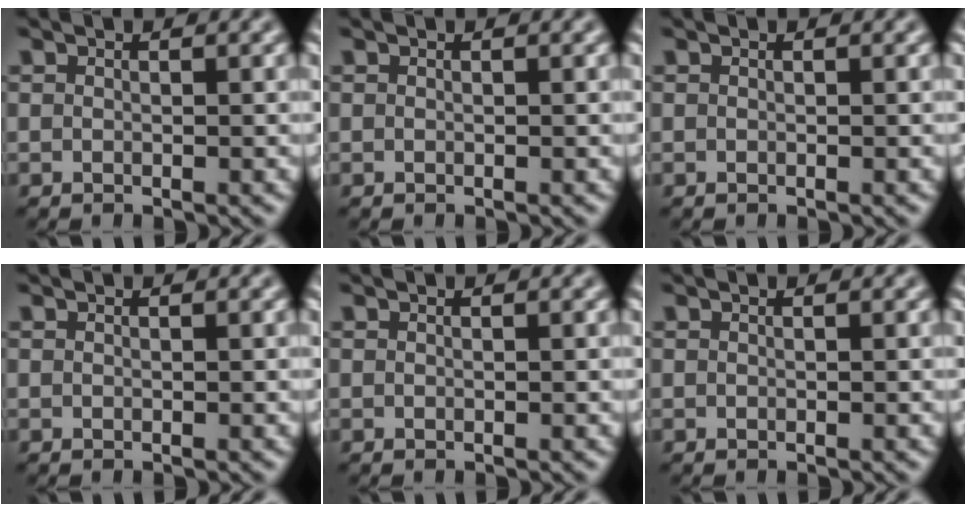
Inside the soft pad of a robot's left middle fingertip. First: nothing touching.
{"total": 0.0}
{"total": 0.0}
{"total": 0.0}
{"total": 0.0}
{"total": 0.0}